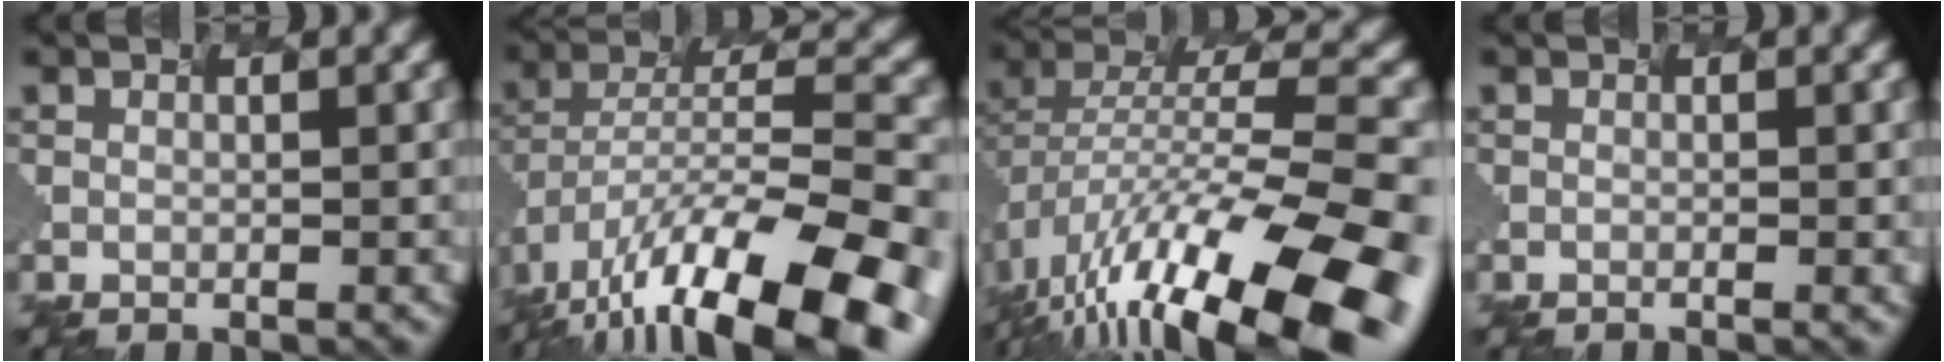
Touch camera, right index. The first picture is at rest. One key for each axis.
{"total": 14.3, "fx": -9.9, "fy": 3.8, "fz": 9.7, "tx": -0.210, "ty": -0.002, "tz": -0.140}
{"total": 15.3, "fx": -8.9, "fy": 4.5, "fz": 11.6, "tx": -0.241, "ty": -0.002, "tz": -0.120}
{"total": 0.6, "fx": -0.5, "fy": -0.1, "fz": 0.3, "tx": -0.006, "ty": -0.002, "tz": -0.002}